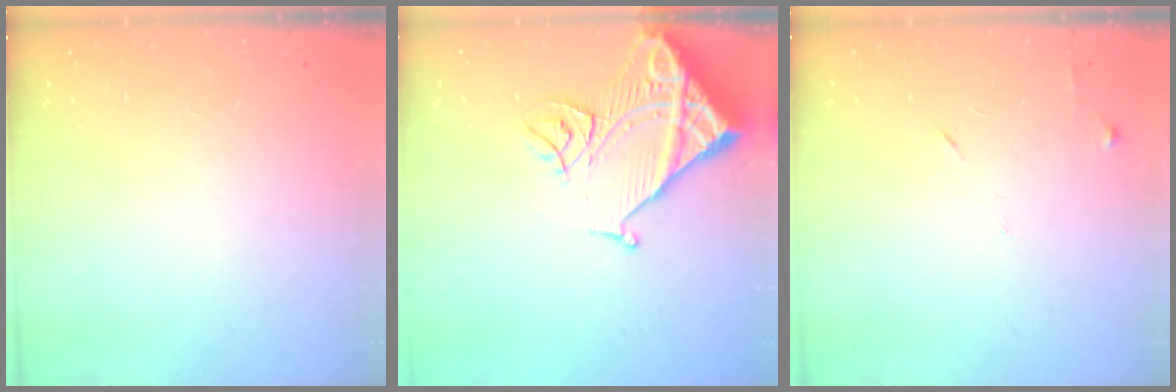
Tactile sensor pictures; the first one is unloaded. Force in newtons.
{"total": 15.0, "press": 14.9, "slide": 1.9}
{"total": 6.3, "press": 6.2, "slide": 0.7}